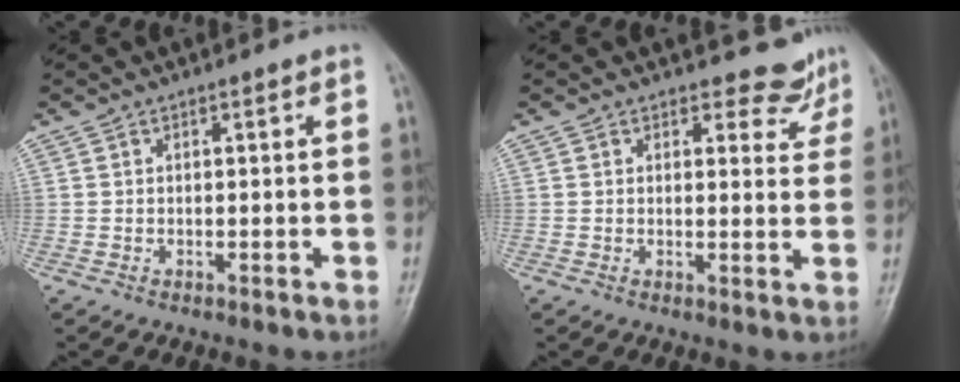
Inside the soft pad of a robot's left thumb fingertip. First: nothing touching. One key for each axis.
{"total": 4.9, "fx": 4.4, "fy": 2.0, "fz": -0.5, "tx": 0.034, "ty": -0.039, "tz": 0.038}